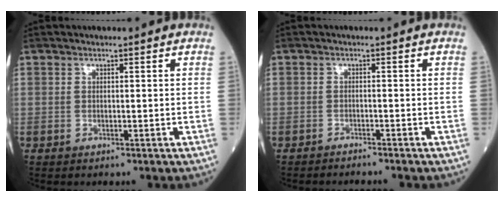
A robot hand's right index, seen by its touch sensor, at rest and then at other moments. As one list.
[{"total": 2.9, "force": [-2.8, -0.1, 0.6], "torque": [-0.009, -0.005, -0.039]}]